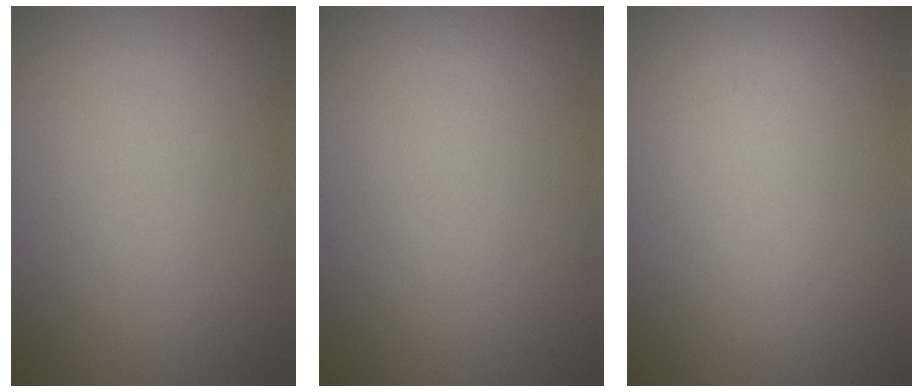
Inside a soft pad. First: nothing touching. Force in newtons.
{"total": 0.0}
{"total": 0.0}